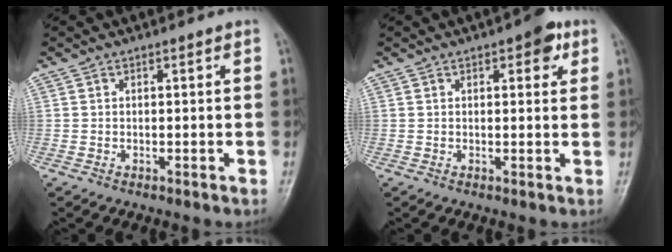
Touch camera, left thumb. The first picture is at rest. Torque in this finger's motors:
{"motor_torque": [0.84, 0.59, 0.97, -0.32, 0.00]}